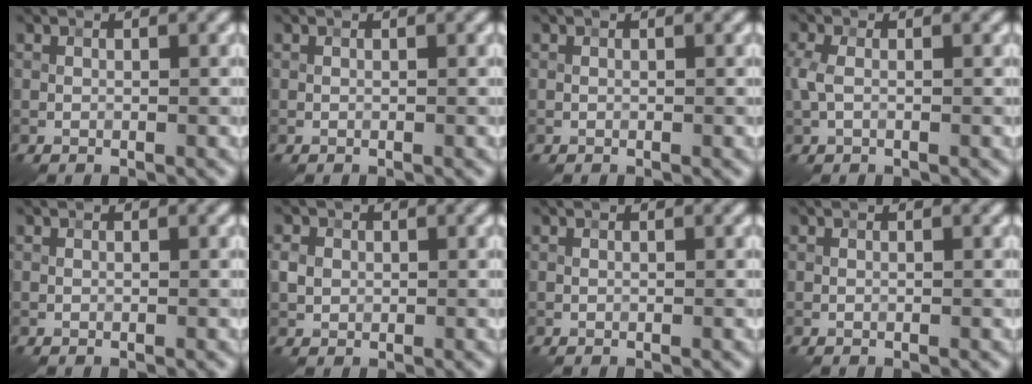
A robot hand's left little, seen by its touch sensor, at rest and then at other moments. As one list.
[{"total": 0.0}, {"total": 0.0}, {"total": 1.9, "force": [0.0, 1.1, 1.5], "torque": [-0.040, 0.006, -0.005]}, {"total": 0.0}, {"total": 1.5, "force": [0.1, 1.3, 0.7], "torque": [-0.012, 0.000, -0.001]}, {"total": 0.0}, {"total": 0.0}]